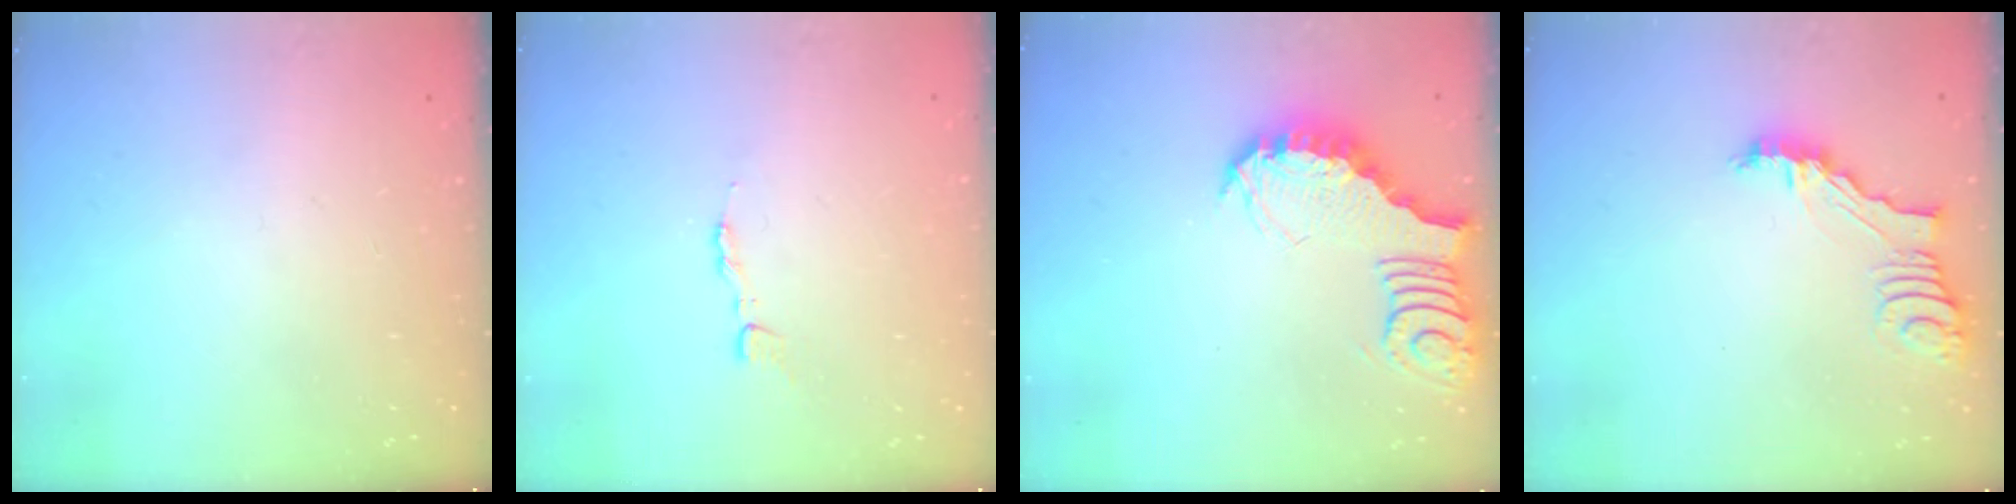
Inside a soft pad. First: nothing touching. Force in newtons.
{"total": 2.8, "press": 2.8, "slide": 0.4}
{"total": 3.8, "press": 3.8, "slide": 0.4}
{"total": 5.5, "press": 5.5, "slide": 0.6}